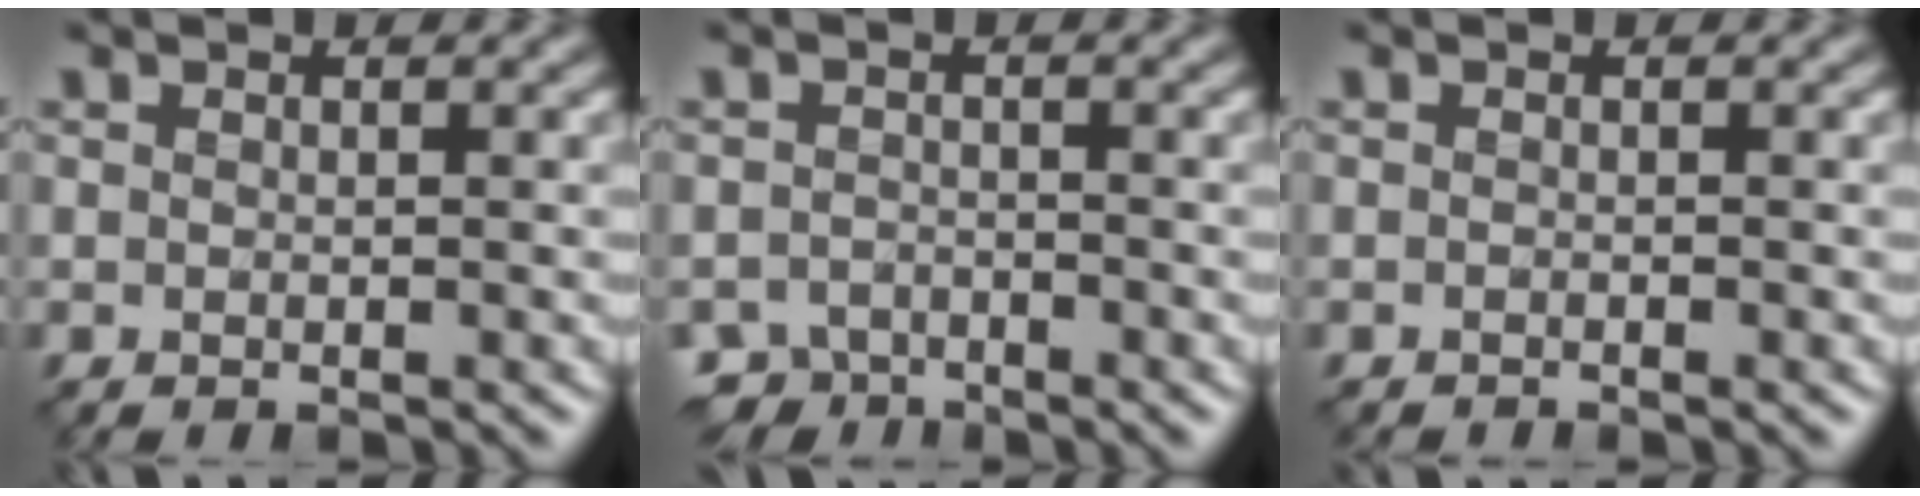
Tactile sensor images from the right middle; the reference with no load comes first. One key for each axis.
{"total": 2.2, "fx": -2.0, "fy": 1.0, "fz": -0.2, "tx": 0.009, "ty": 0.005, "tz": -0.042}
{"total": 0.0}